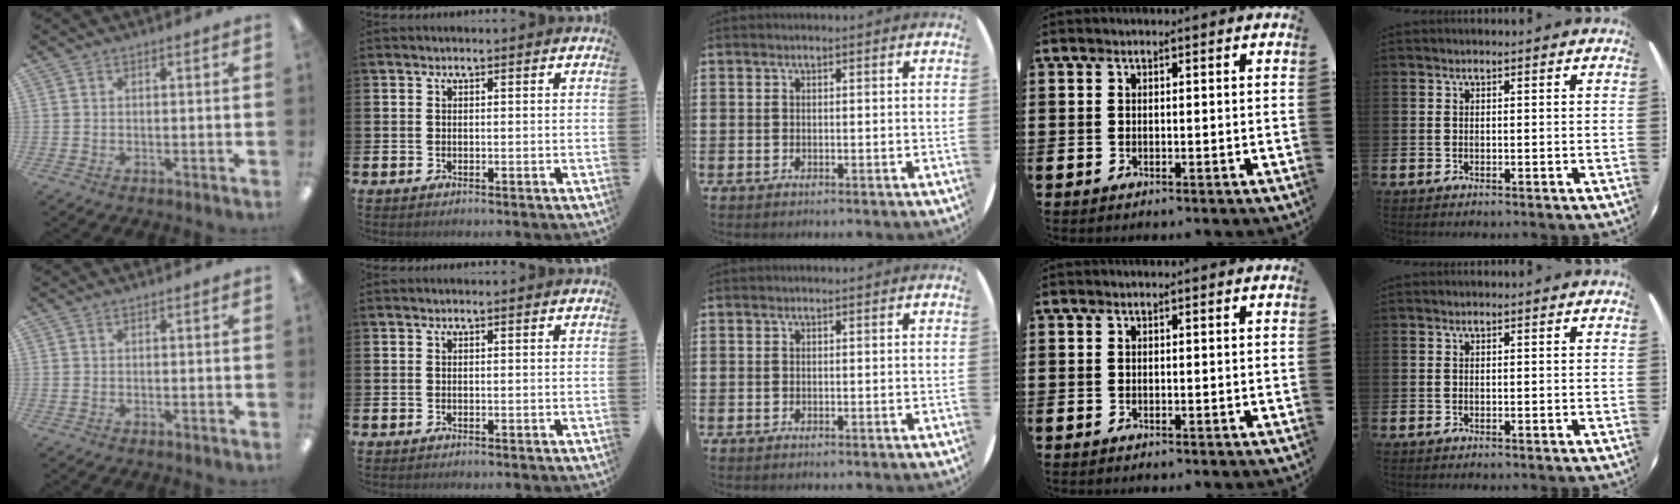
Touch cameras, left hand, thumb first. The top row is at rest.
{}